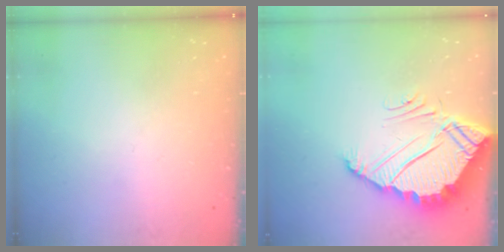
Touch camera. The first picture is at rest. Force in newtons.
{"total": 8.3, "press": 8.3, "slide": 0.6}